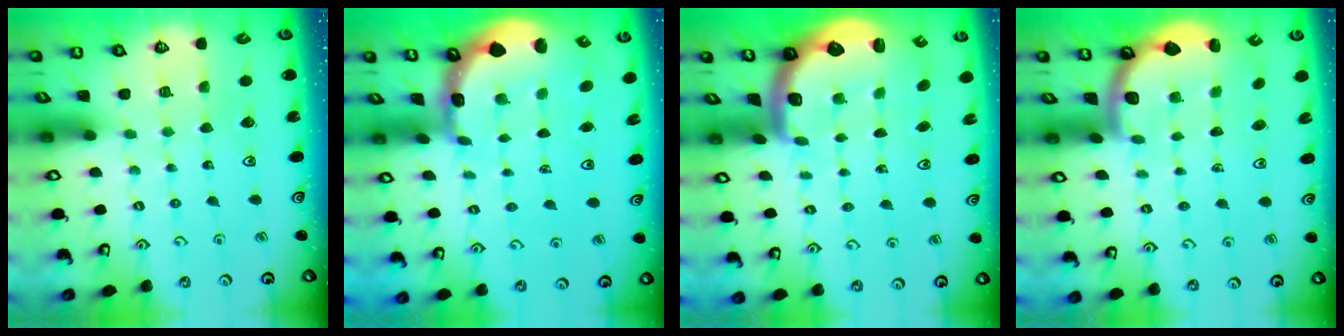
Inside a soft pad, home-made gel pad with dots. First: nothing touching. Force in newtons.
{"total": 2.2, "press": 2.0, "slide": 1.0}
{"total": 2.9, "press": 2.6, "slide": 1.4}
{"total": 1.7, "press": 1.7, "slide": 0.1}